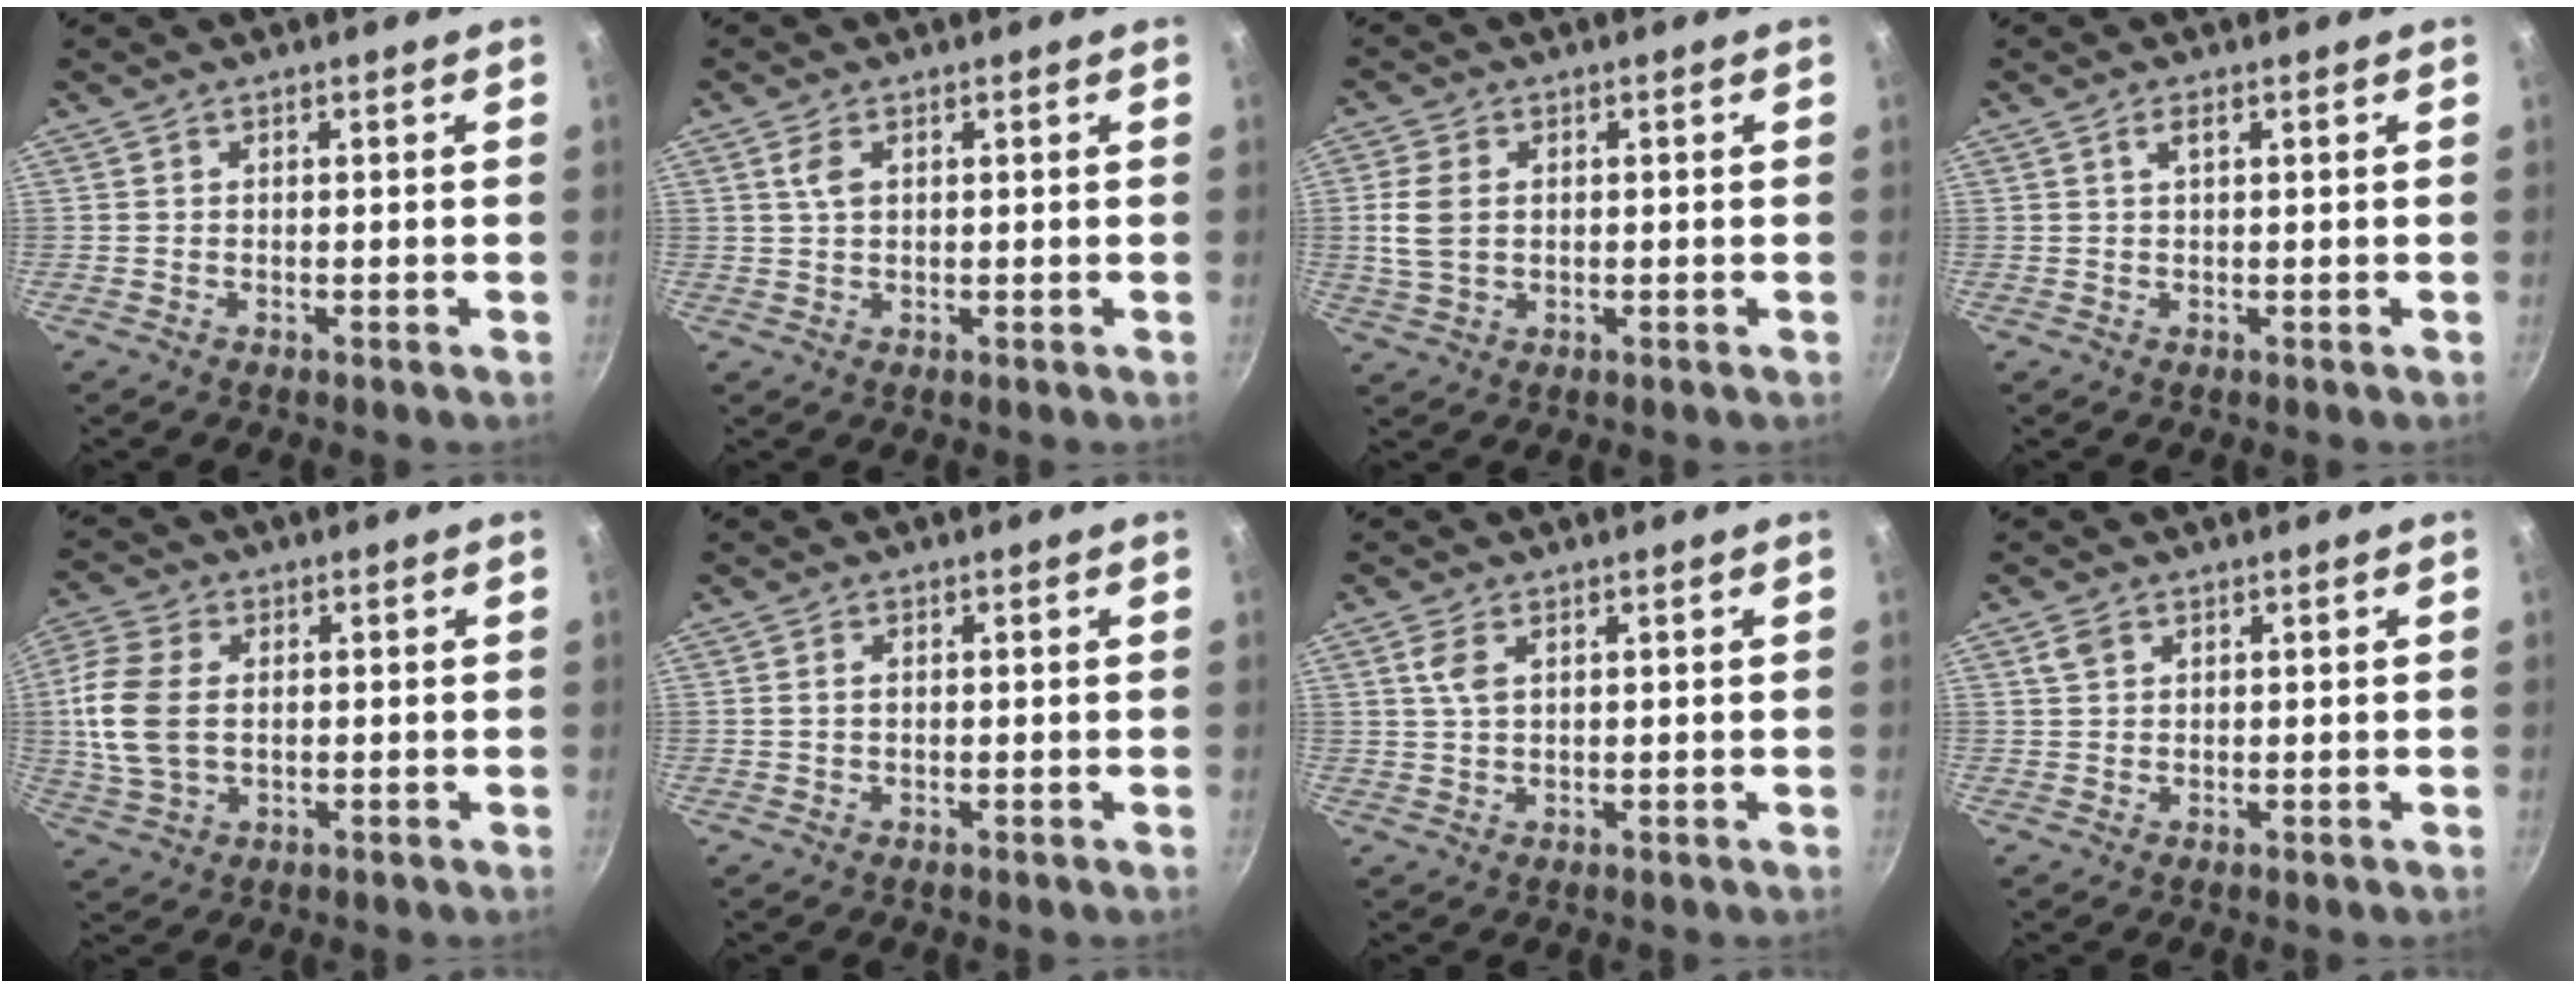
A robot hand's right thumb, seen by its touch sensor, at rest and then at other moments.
{"total": 2.7, "force": [1.0, 1.4, 2.1], "torque": [-0.039, -0.003, 0.021]}
{"total": 6.2, "force": [0.5, 4.3, 4.5], "torque": [-0.091, 0.004, 0.011]}
{"total": 1.5, "force": [0.6, 0.5, 1.3], "torque": [-0.025, 0.003, 0.013]}
{"total": 11.4, "force": [0.5, 7.4, 8.6], "torque": [-0.180, 0.008, 0.006]}
{"total": 1.2, "force": [0.1, 0.8, 0.9], "torque": [-0.016, 0.003, 0.001]}
{"total": 3.3, "force": [1.3, 1.7, 2.6], "torque": [-0.051, -0.003, 0.026]}
{"total": 2.2, "force": [1.1, 1.6, 1.2], "torque": [-0.018, 0.000, 0.022]}